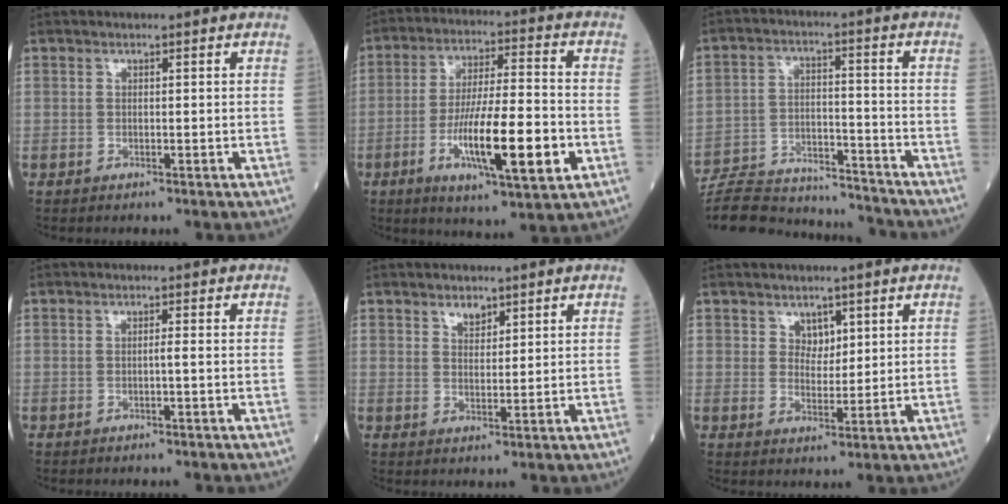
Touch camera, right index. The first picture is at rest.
{"total": 15.8, "force": [-4.7, 2.8, 14.8], "torque": [-0.267, -0.008, -0.075]}
{"total": 20.7, "force": [-19.5, 3.7, 5.9], "torque": [-0.151, -0.001, -0.304]}
{"total": 0.9, "force": [-0.2, 0.2, 0.9], "torque": [-0.022, 0.000, -0.003]}
{"total": 3.1, "force": [2.0, 1.8, 1.4], "torque": [-0.033, 0.001, 0.042]}
{"total": 4.2, "force": [2.0, 3.0, 2.3], "torque": [-0.043, 0.005, 0.043]}